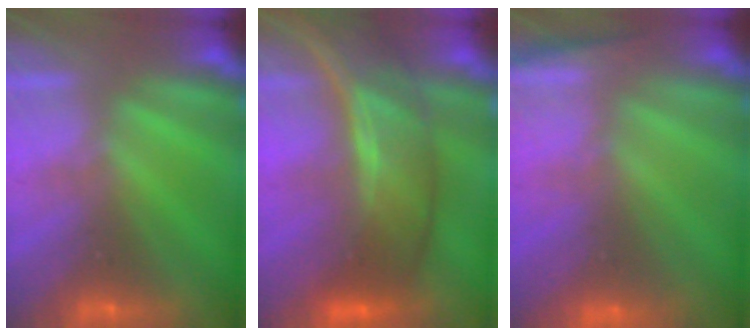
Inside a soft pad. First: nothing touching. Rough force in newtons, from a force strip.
{"total": 7.5}
{"total": 10.8}